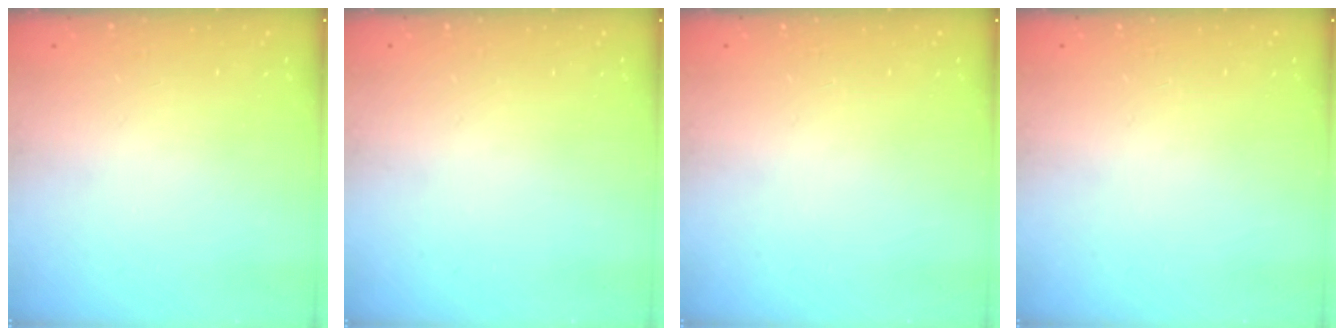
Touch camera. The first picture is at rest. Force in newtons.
{"total": 0.0}
{"total": 0.0}
{"total": 0.0}